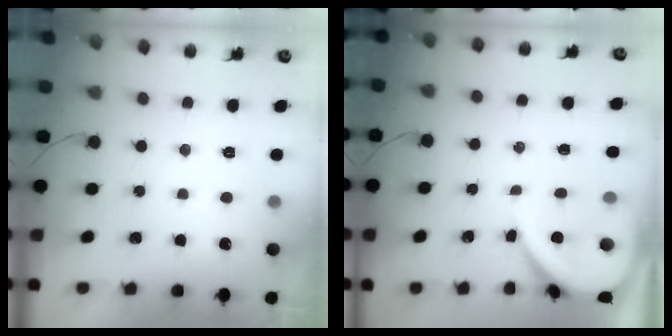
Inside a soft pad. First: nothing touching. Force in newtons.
{"total": 4.5, "press": 4.5, "slide": 0.5}